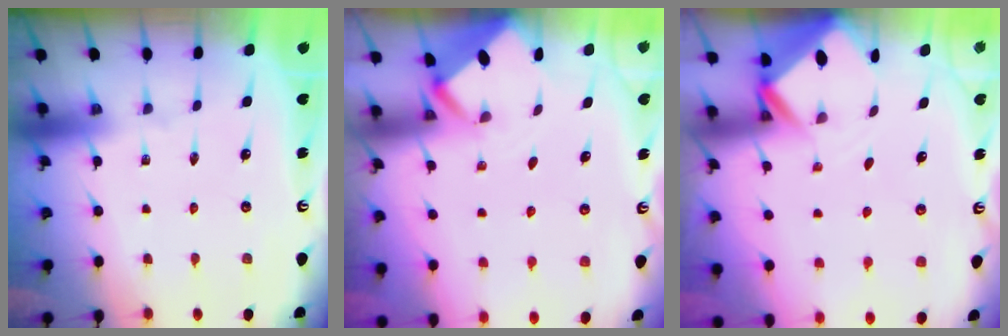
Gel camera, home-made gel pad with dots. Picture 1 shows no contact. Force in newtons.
{"total": 1.8, "press": 1.8, "slide": 0.1}
{"total": 2.9, "press": 2.9, "slide": 0.2}